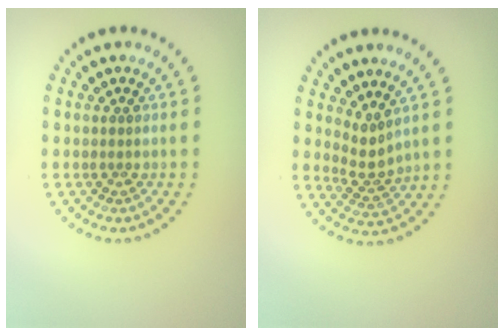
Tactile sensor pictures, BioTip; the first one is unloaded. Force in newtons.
{"total": 2.3, "press": 1.5, "slide": 1.7}